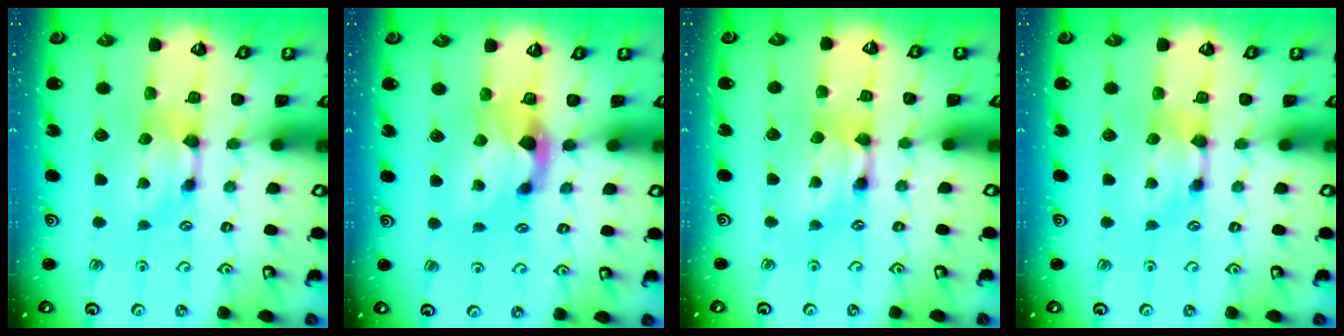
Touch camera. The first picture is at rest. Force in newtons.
{"total": 2.0, "press": 1.6, "slide": 1.2}
{"total": 1.8, "press": 1.7, "slide": 0.0}
{"total": 0.0}